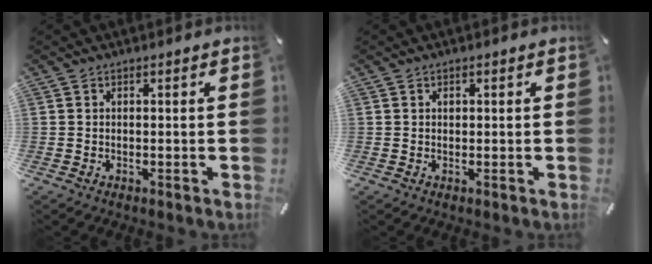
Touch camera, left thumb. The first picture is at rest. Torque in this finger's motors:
{"motor_torque": [0.00, 0.17, -0.08, 0.00, 0.04]}